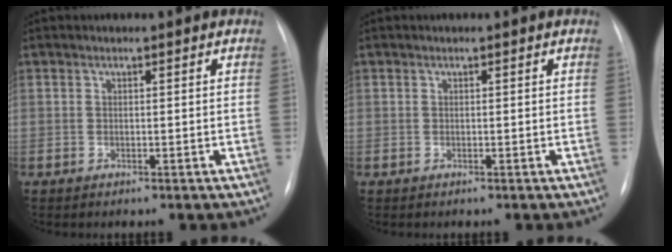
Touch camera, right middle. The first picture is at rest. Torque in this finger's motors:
{"motor_torque": [-1.11, 0.23, -0.39, -0.12]}